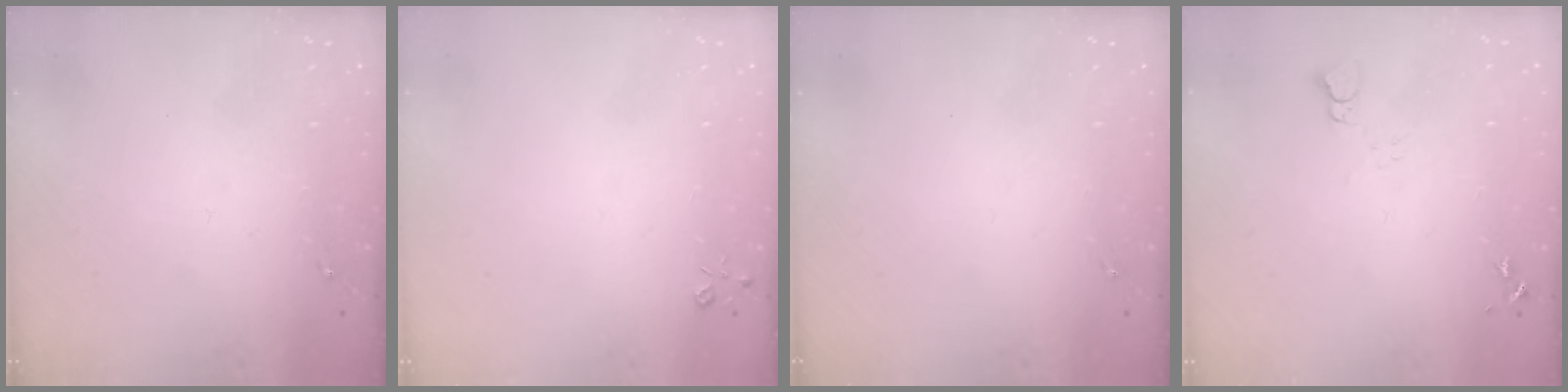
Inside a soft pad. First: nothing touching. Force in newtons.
{"total": 3.0, "press": 3.0, "slide": 0.4}
{"total": 0.0}
{"total": 3.7, "press": 3.7, "slide": 0.4}